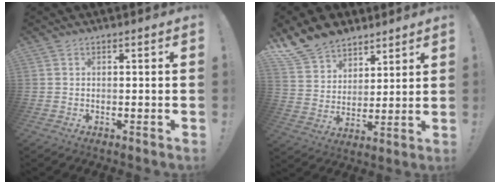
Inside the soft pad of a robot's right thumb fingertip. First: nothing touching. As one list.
[{"total": 12.9, "force": [10.4, 7.2, 2.5], "torque": [-0.059, -0.079, 0.203]}]